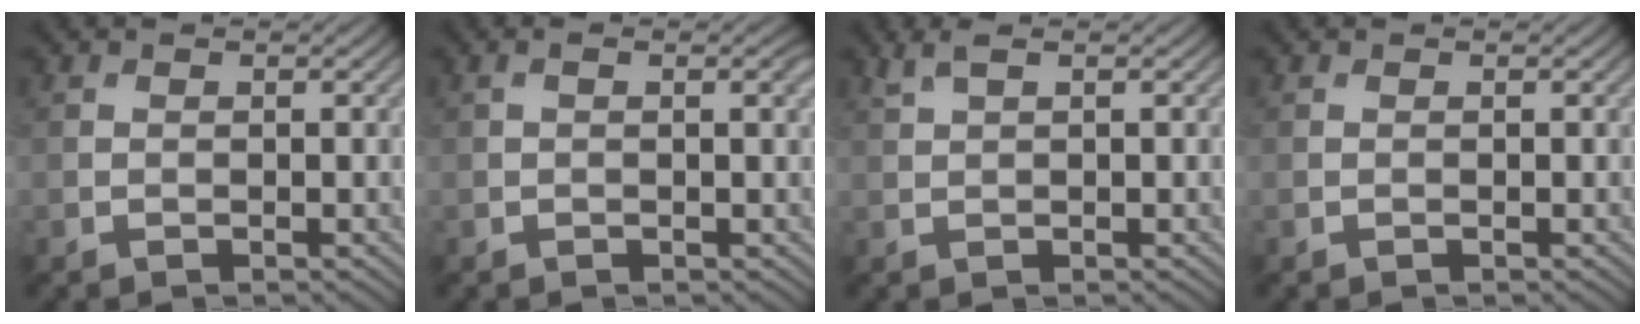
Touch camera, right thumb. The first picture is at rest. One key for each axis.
{"total": 1.5, "fx": 0.5, "fy": 0.3, "fz": 1.4, "tx": -0.024, "ty": 0.005, "tz": 0.006}
{"total": 1.7, "fx": 1.1, "fy": 0.3, "fz": 1.2, "tx": -0.034, "ty": 0.007, "tz": 0.025}
{"total": 0.0}